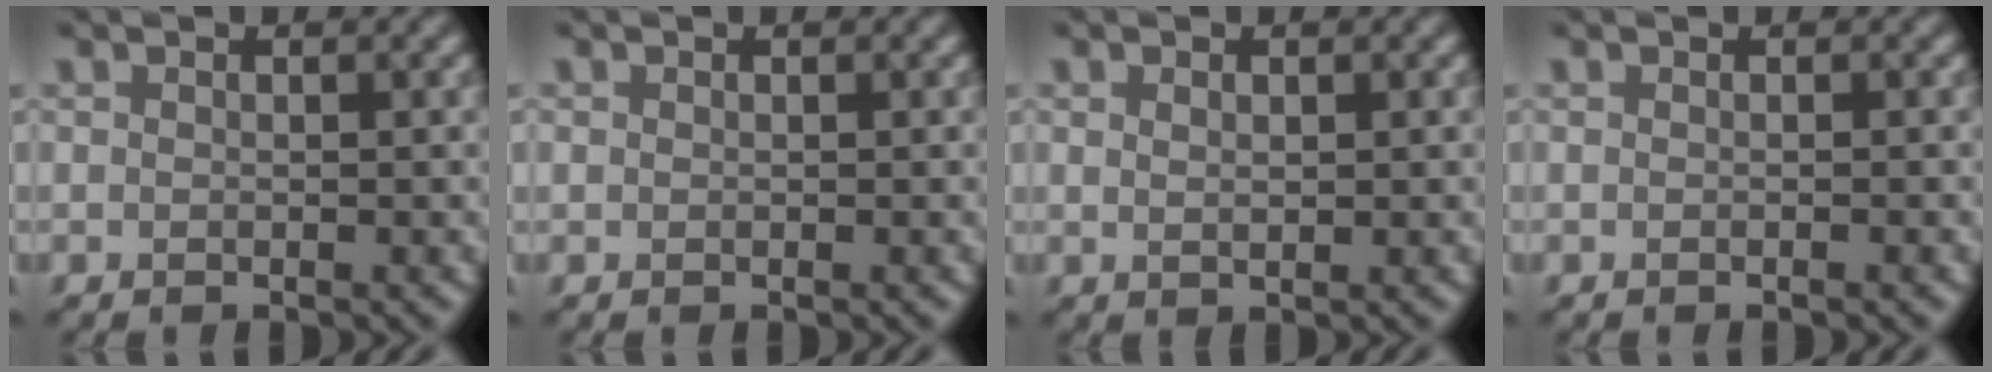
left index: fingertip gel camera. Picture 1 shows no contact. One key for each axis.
{"total": 0.0}
{"total": 0.9, "fx": 0.4, "fy": 0.5, "fz": 0.7, "tx": -0.013, "ty": -0.001, "tz": 0.009}
{"total": 0.6, "fx": -0.3, "fy": 0.1, "fz": 0.5, "tx": -0.003, "ty": -0.002, "tz": -0.006}